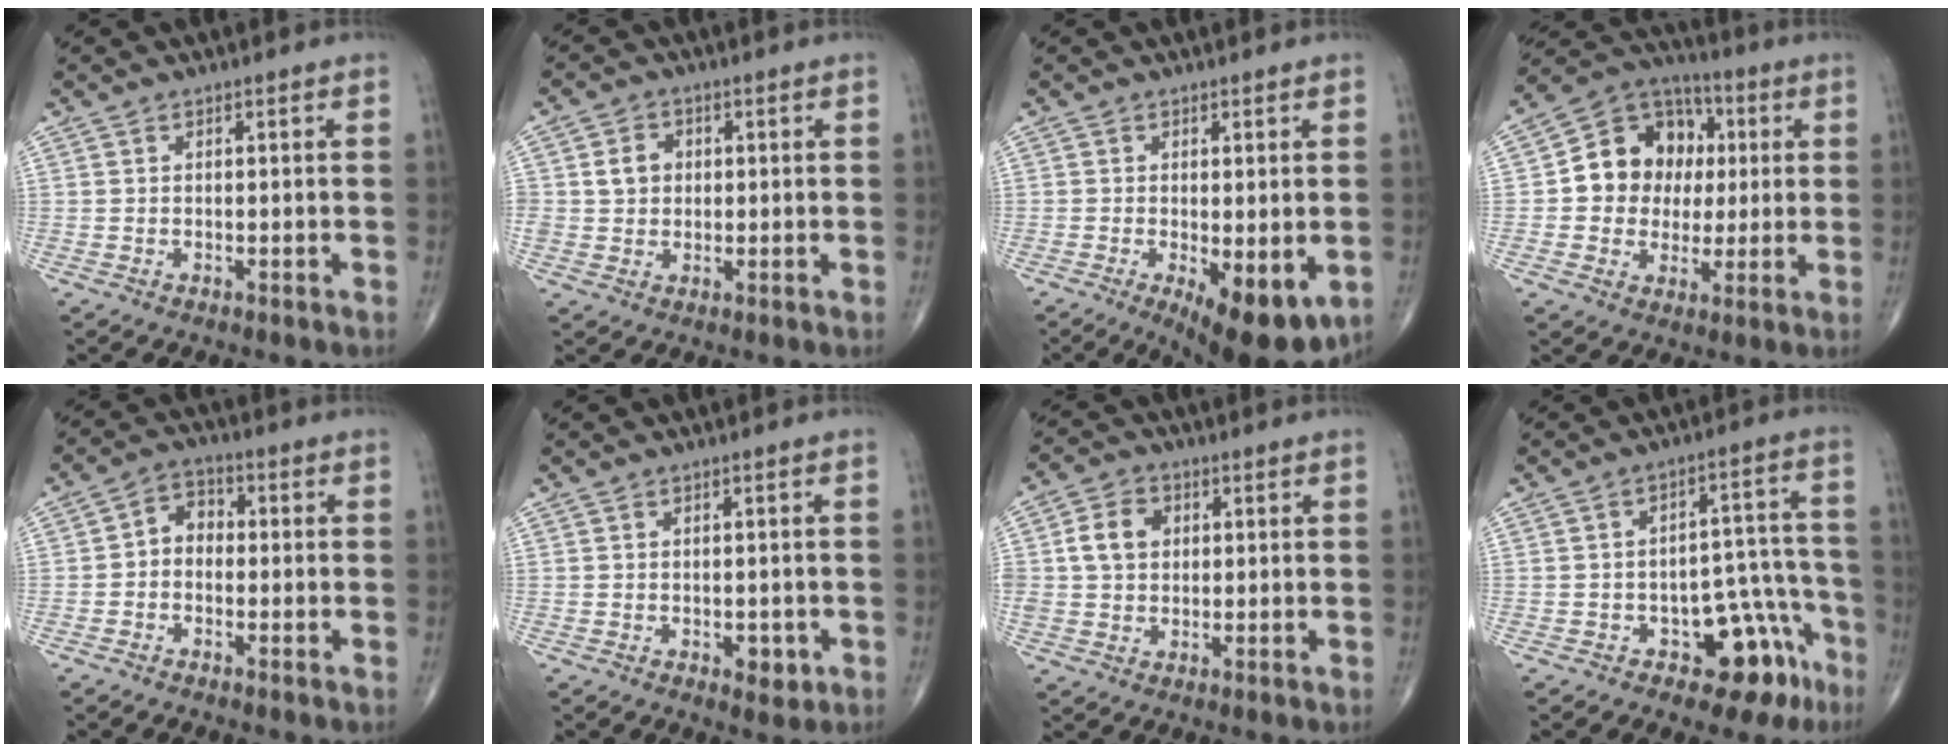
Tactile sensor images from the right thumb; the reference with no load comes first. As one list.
[{"total": 4.7, "force": [0.7, 4.0, 2.3], "torque": [-0.022, 0.003, 0.010]}, {"total": 11.1, "force": [-3.5, 4.1, 9.7], "torque": [-0.131, -0.022, -0.042]}, {"total": 14.5, "force": [1.4, 12.4, 7.4], "torque": [-0.069, 0.021, 0.020]}, {"total": 4.8, "force": [-0.7, 3.8, 2.9], "torque": [-0.029, 0.021, -0.028]}, {"total": 3.0, "force": [-1.0, 1.8, 2.2], "torque": [-0.014, 0.001, -0.007]}, {"total": 7.4, "force": [1.3, 5.8, 4.4], "torque": [-0.065, 0.008, 0.021]}, {"total": 11.8, "force": [-6.4, 6.5, 7.5], "torque": [-0.040, 0.061, -0.080]}]